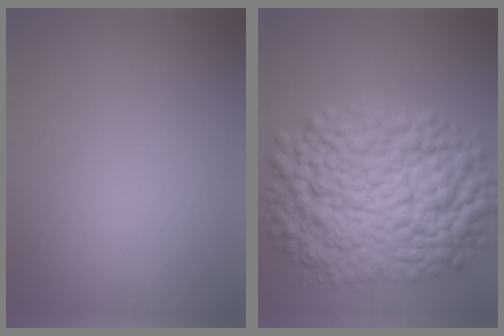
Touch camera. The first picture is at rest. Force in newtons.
{"total": 12.9, "press": 12.9, "slide": 0.1}